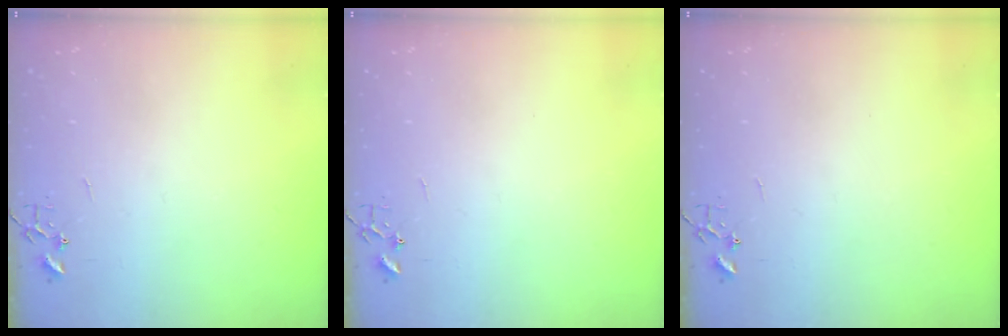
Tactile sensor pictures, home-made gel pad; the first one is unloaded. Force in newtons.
{"total": 0.0}
{"total": 0.0}